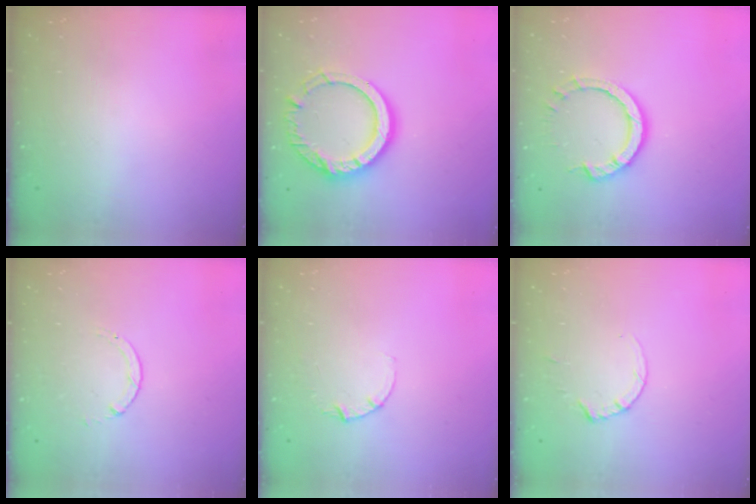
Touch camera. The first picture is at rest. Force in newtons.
{"total": 15.6, "press": 15.5, "slide": 1.4}
{"total": 7.8, "press": 7.7, "slide": 0.6}
{"total": 0.7, "press": 0.7, "slide": 0.1}
{"total": 2.8, "press": 2.8, "slide": 0.3}
{"total": 1.8, "press": 1.7, "slide": 0.2}